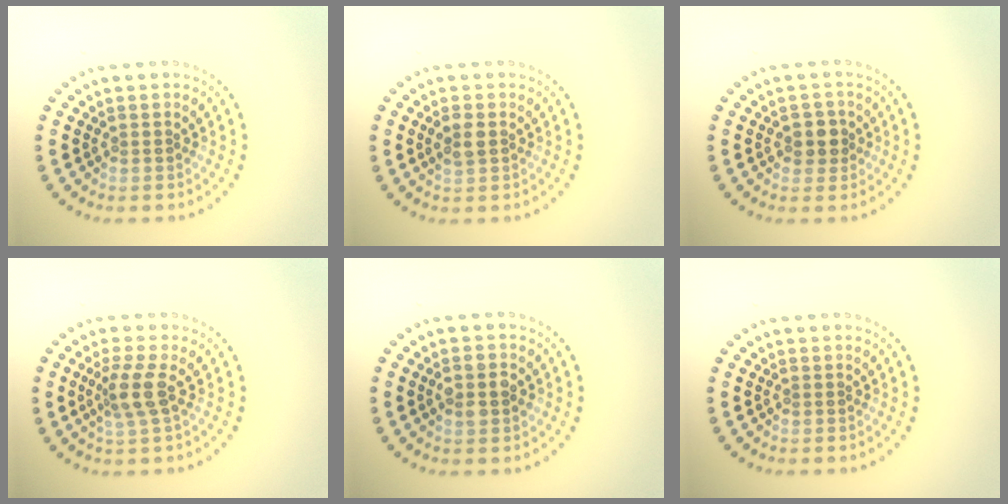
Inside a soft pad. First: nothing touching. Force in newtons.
{"total": 1.6, "press": 1.6, "slide": 0.3}
{"total": 2.1, "press": 2.0, "slide": 0.6}
{"total": 2.7, "press": 2.1, "slide": 1.7}
{"total": 2.1, "press": 2.1, "slide": 0.1}
{"total": 0.0}